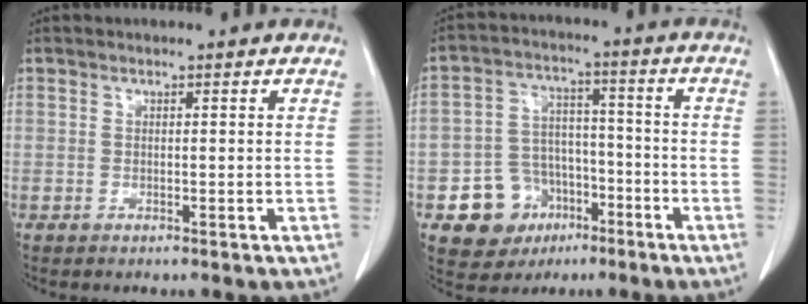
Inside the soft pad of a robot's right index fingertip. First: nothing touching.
{"total": 9.8, "force": [-4.4, 8.3, 2.9], "torque": [-0.048, 0.026, -0.062]}